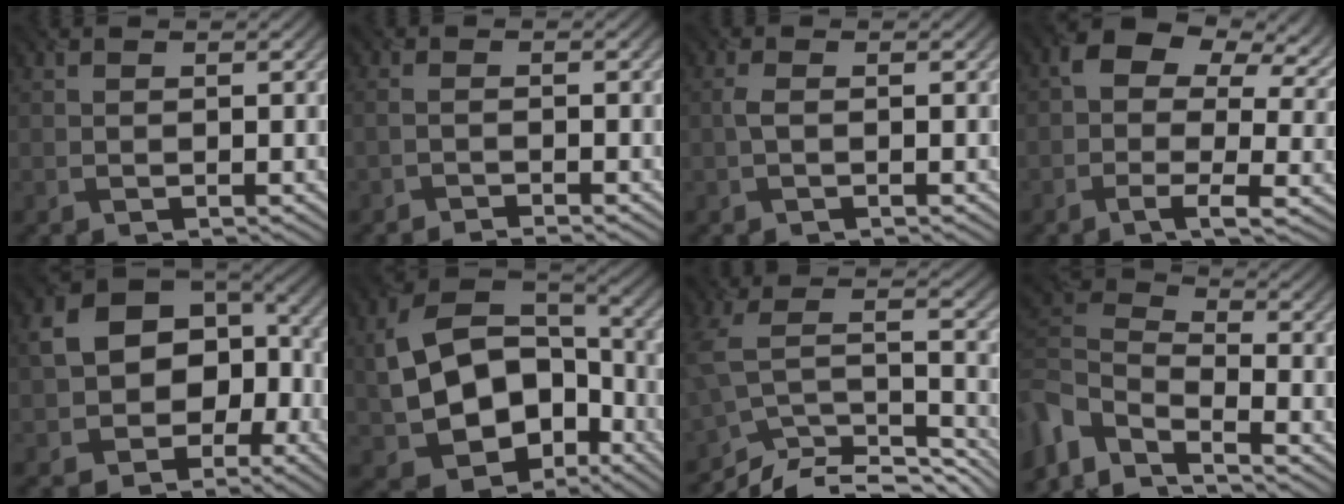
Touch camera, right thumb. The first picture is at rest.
{"total": 1.7, "force": [-1.2, 0.3, 1.1], "torque": [-0.008, 0.000, -0.032]}
{"total": 1.0, "force": [-0.1, 0.3, 1.0], "torque": [-0.025, 0.002, -0.004]}
{"total": 11.5, "force": [2.7, 6.2, 9.3], "torque": [-0.169, -0.004, 0.037]}
{"total": 11.8, "force": [-1.6, 8.8, 7.6], "torque": [-0.140, -0.014, -0.033]}
{"total": 13.4, "force": [-2.9, 9.7, 8.8], "torque": [-0.182, -0.019, -0.049]}
{"total": 9.8, "force": [-7.8, 3.3, 4.9], "torque": [-0.107, -0.001, -0.145]}
{"total": 6.8, "force": [-3.9, 2.6, 4.9], "torque": [-0.109, -0.006, -0.097]}